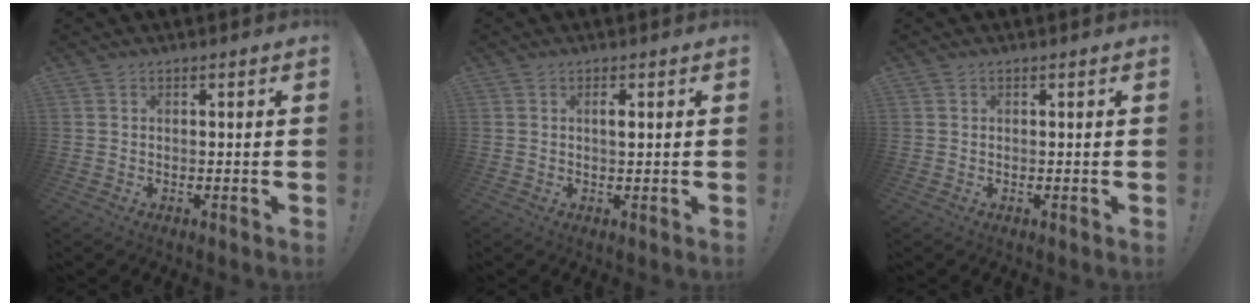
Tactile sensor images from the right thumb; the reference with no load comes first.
{"total": 1.6, "force": [0.2, 0.4, 1.5], "torque": [-0.022, -0.001, 0.000]}
{"total": 0.0}